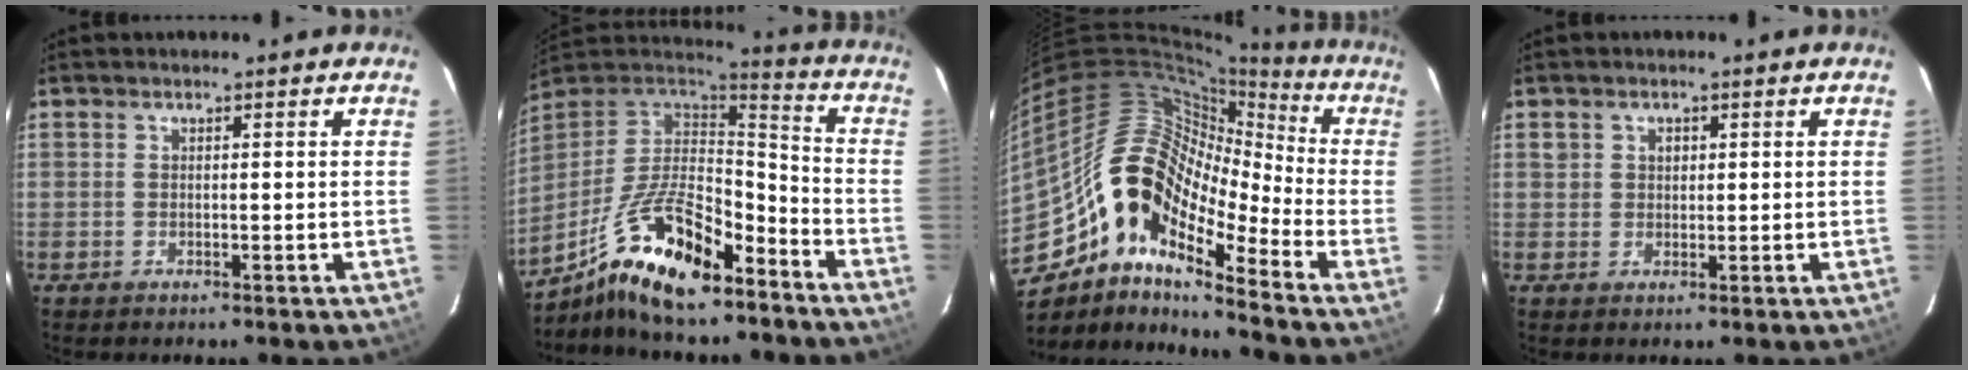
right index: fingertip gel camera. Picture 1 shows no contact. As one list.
[{"total": 18.7, "force": [-12.0, 6.6, 12.8], "torque": [-0.259, -0.012, -0.216]}, {"total": 16.7, "force": [-9.3, 7.3, 11.8], "torque": [-0.191, -0.001, -0.192]}, {"total": 1.9, "force": [0.5, 1.8, 0.6], "torque": [-0.007, 0.006, 0.010]}]